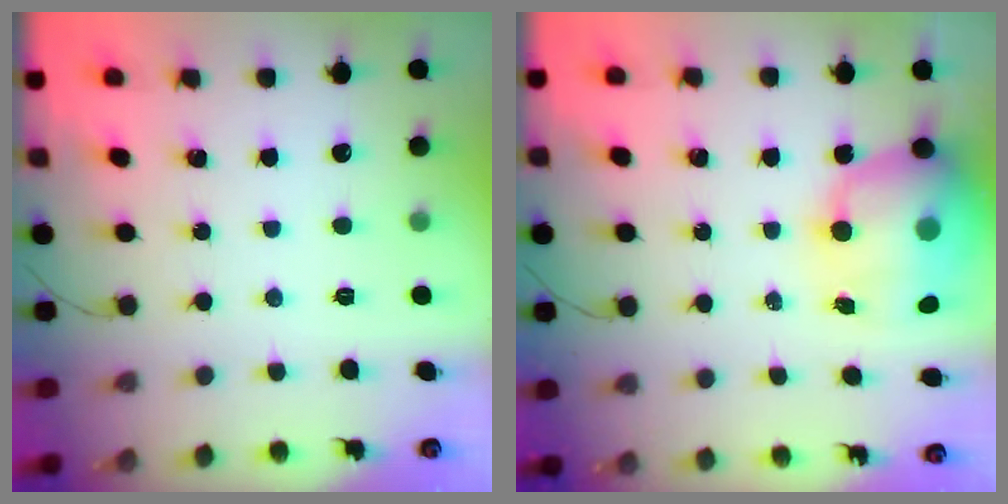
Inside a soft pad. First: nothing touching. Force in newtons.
{"total": 17.5, "press": 16.9, "slide": 4.4}